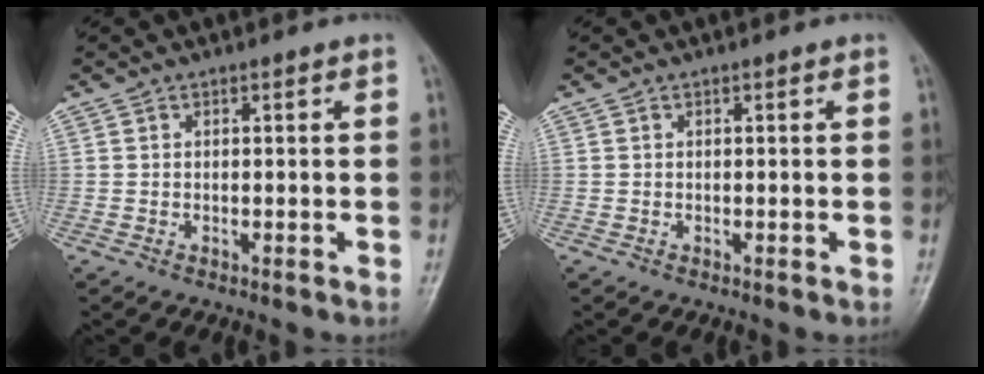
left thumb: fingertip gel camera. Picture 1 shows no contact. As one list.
[{"total": 0.0}]